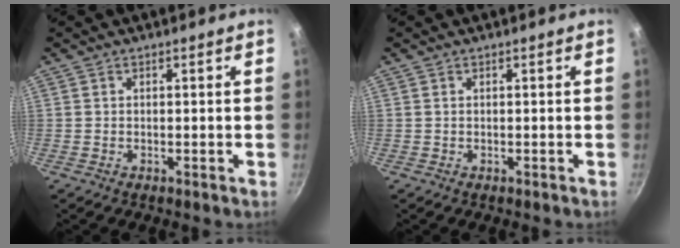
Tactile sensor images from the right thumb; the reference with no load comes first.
{"total": 0.0}